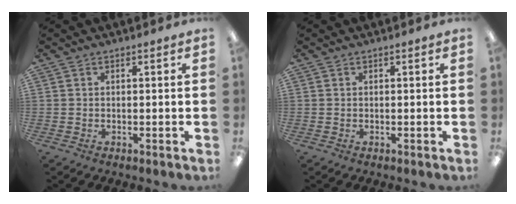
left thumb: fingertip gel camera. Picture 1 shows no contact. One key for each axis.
{"total": 0.0}